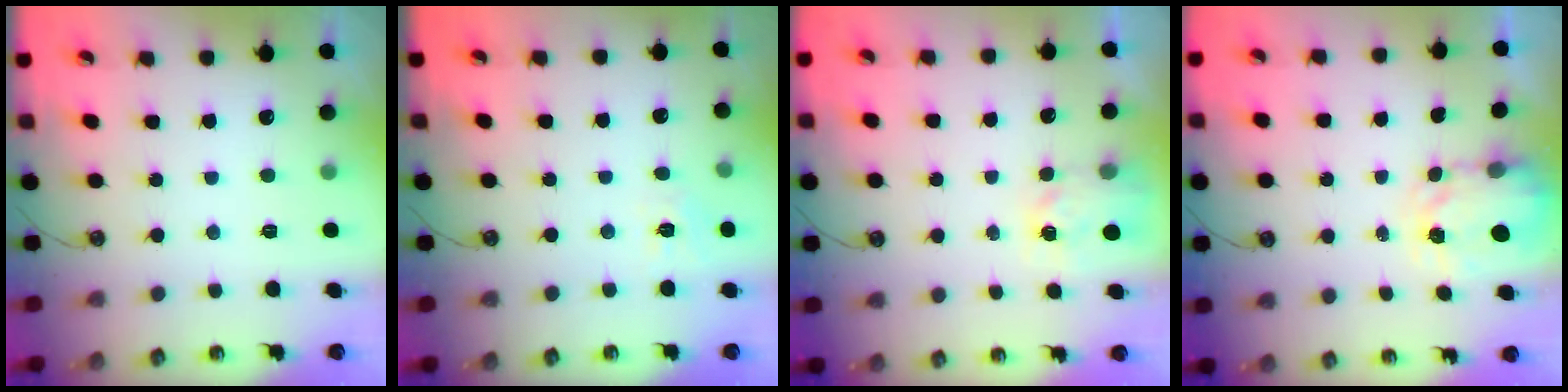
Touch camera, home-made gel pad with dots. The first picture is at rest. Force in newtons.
{"total": 6.3, "press": 6.3, "slide": 0.7}
{"total": 3.4, "press": 3.4, "slide": 0.4}
{"total": 3.4, "press": 3.3, "slide": 0.4}